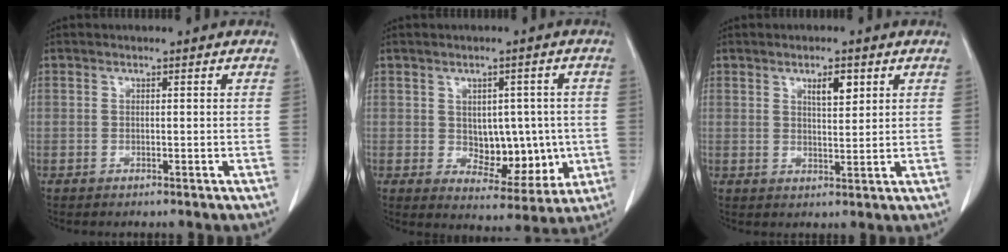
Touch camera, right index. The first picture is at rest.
{"total": 8.9, "force": [-0.3, 5.5, 7.0], "torque": [-0.078, 0.006, 0.012]}
{"total": 3.7, "force": [1.9, 1.1, 3.0], "torque": [-0.050, -0.002, 0.032]}